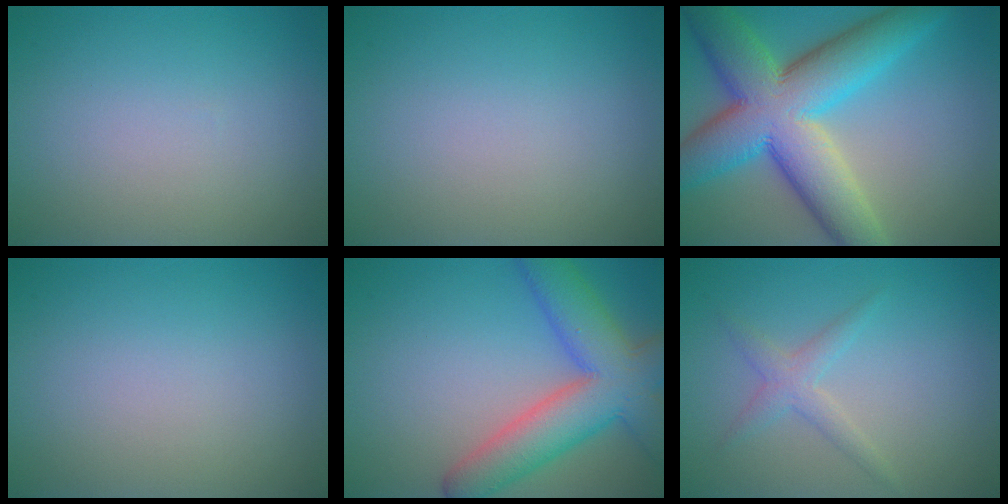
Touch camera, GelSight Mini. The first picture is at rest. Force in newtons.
{"total": 0.0}
{"total": 12.7, "press": 12.7, "slide": 0.6}
{"total": 0.0}
{"total": 8.6, "press": 8.6, "slide": 0.4}
{"total": 1.9, "press": 1.9, "slide": 0.1}